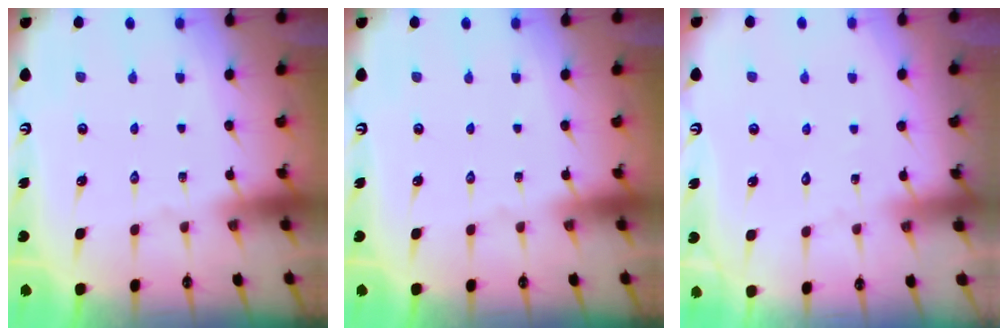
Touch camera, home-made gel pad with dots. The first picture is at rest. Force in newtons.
{"total": 0.0}
{"total": 4.2, "press": 4.2, "slide": 0.3}